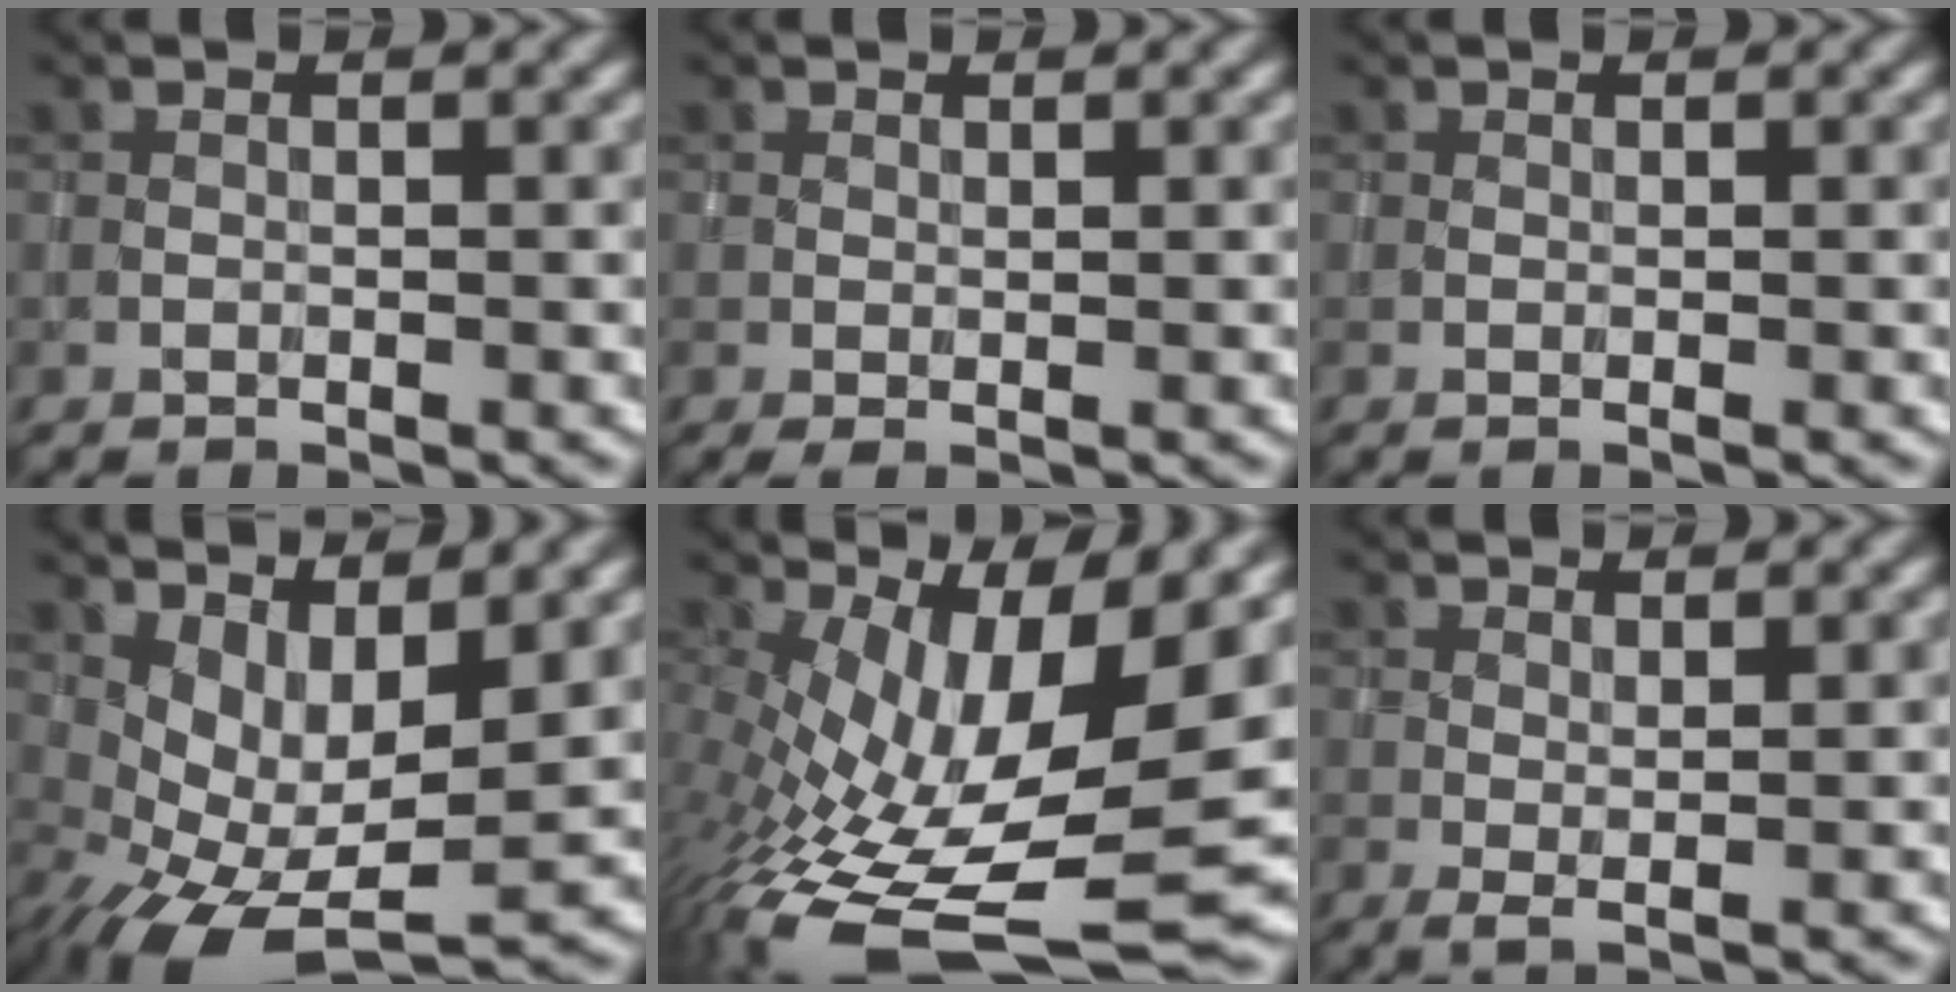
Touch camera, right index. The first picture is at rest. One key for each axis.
{"total": 0.8, "fx": 0.2, "fy": 0.1, "fz": 0.7, "tx": -0.016, "ty": -0.004, "tz": 0.003}
{"total": 0.0}
{"total": 7.3, "fx": 0.2, "fy": 3.5, "fz": 6.4, "tx": -0.120, "ty": -0.013, "tz": 0.015}
{"total": 15.0, "fx": -1.5, "fy": 5.1, "fz": 14.0, "tx": -0.260, "ty": -0.019, "tz": -0.011}
{"total": 1.0, "fx": 0.4, "fy": 0.1, "fz": 0.9, "tx": -0.019, "ty": -0.003, "tz": 0.007}